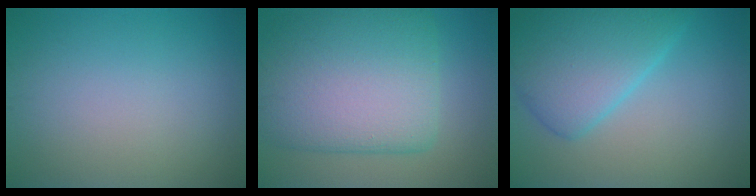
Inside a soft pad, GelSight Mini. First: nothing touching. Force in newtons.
{"total": 11.0, "press": 10.9, "slide": 0.9}
{"total": 6.8, "press": 6.8, "slide": 0.2}